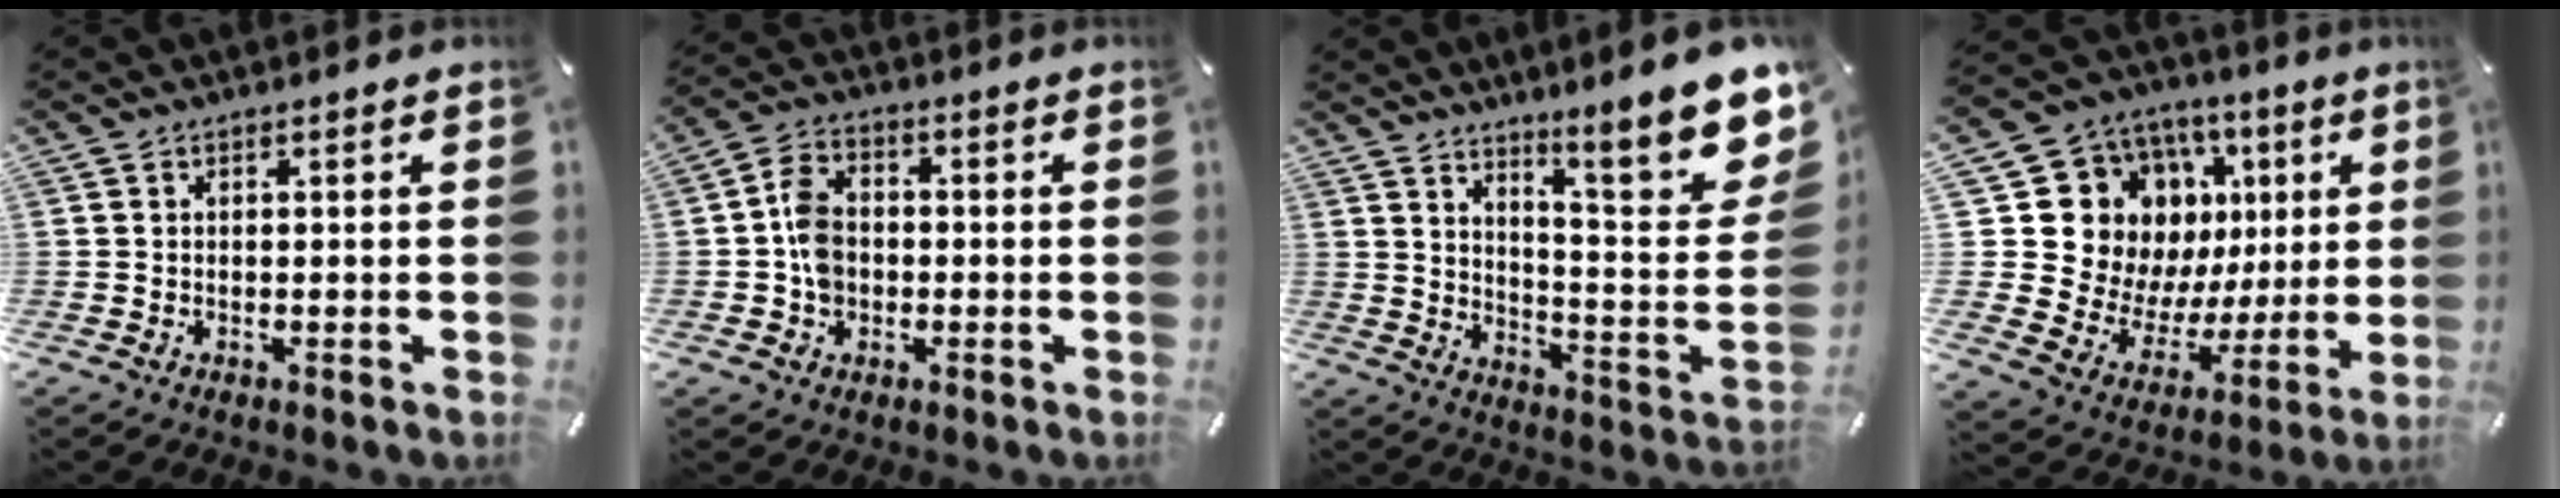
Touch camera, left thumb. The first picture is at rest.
{"total": 6.8, "force": [-0.9, 5.5, 4.0], "torque": [-0.085, 0.012, -0.013]}
{"total": 17.4, "force": [12.1, 4.7, 11.6], "torque": [-0.157, -0.105, 0.195]}
{"total": 16.6, "force": [6.3, 14.1, 6.2], "torque": [-0.113, -0.054, 0.143]}